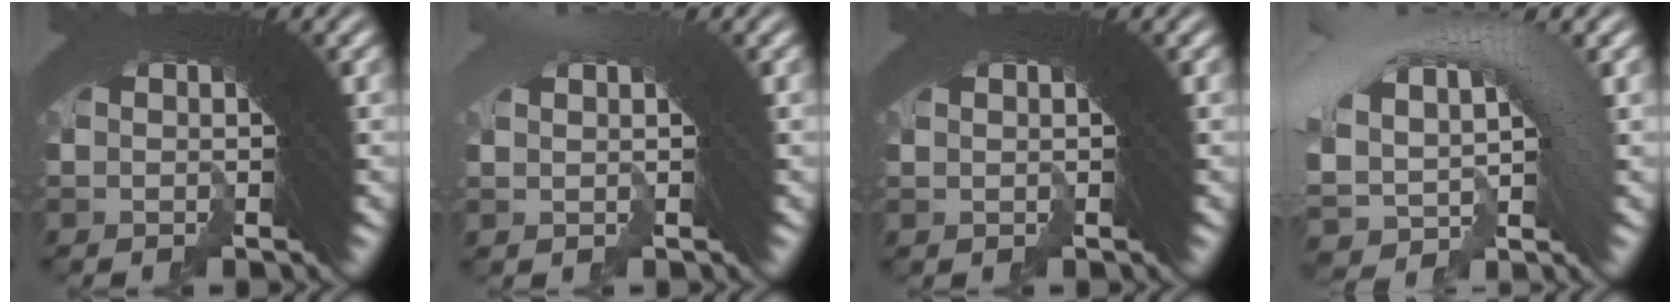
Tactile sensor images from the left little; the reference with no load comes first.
{"total": 0.0}
{"total": 0.0}
{"total": 7.6, "force": [-0.5, 5.0, 5.7], "torque": [-0.111, 0.003, -0.006]}